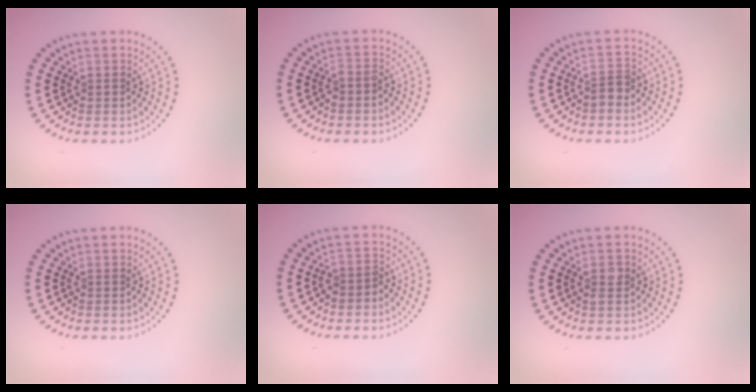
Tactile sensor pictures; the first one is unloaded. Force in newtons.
{"total": 0.8, "press": 0.6, "slide": 0.5}
{"total": 1.6, "press": 1.3, "slide": 1.1}
{"total": 0.0}
{"total": 1.6, "press": 1.2, "slide": 1.1}
{"total": 1.2, "press": 1.2, "slide": 0.2}